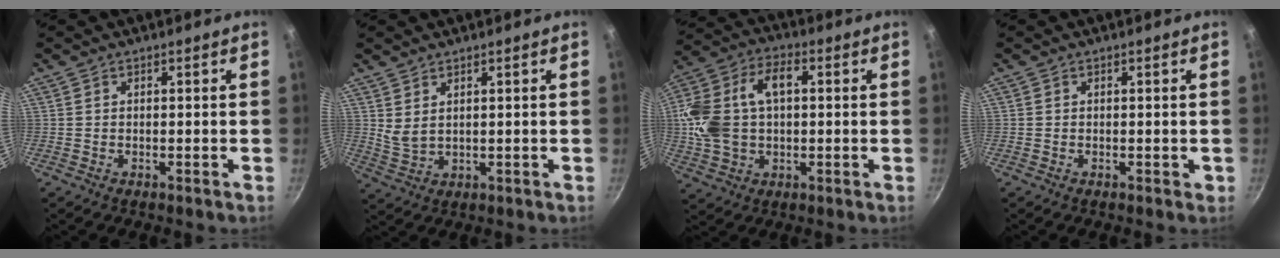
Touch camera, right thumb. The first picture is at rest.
{"total": 3.3, "force": [1.9, 1.6, 2.2], "torque": [-0.040, -0.020, 0.043]}
{"total": 17.1, "force": [1.6, 11.3, 12.7], "torque": [-0.247, 0.035, 0.024]}
{"total": 0.6, "force": [-0.1, 0.6, 0.3], "torque": [0.002, 0.001, -0.002]}